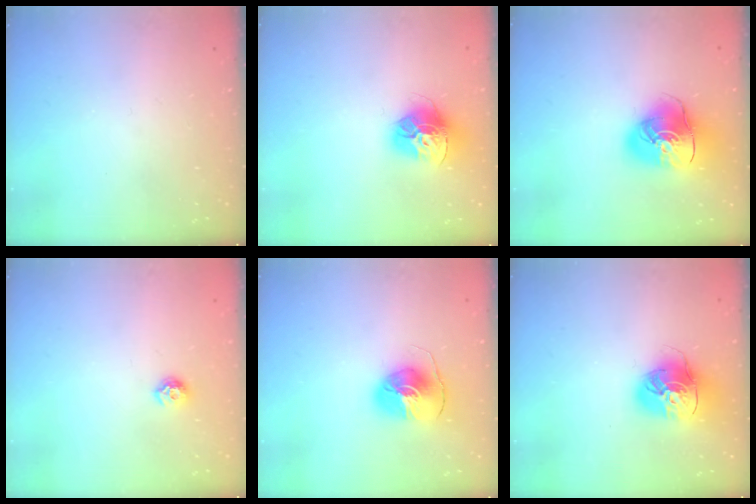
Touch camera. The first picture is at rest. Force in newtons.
{"total": 14.8, "press": 14.8, "slide": 1.6}
{"total": 13.8, "press": 13.6, "slide": 2.0}
{"total": 6.4, "press": 6.3, "slide": 0.9}
{"total": 8.3, "press": 8.2, "slide": 0.9}
{"total": 16.2, "press": 16.1, "slide": 2.0}